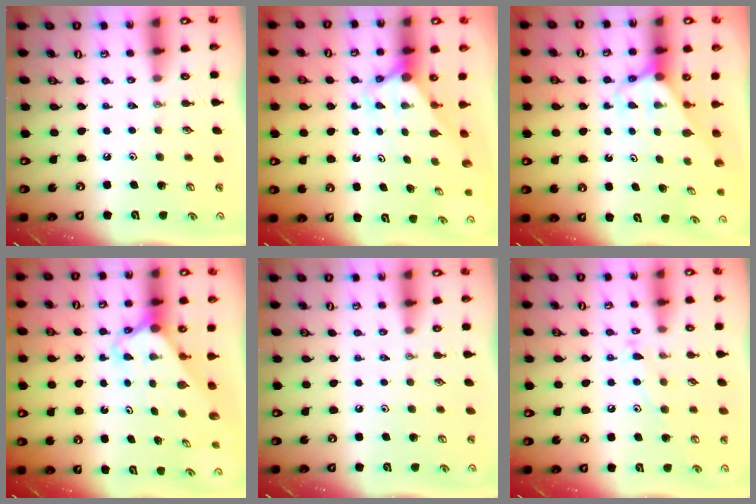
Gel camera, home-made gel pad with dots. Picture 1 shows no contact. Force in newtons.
{"total": 2.7, "press": 2.7, "slide": 0.0}
{"total": 2.7, "press": 2.7, "slide": 0.1}
{"total": 2.4, "press": 2.4, "slide": 0.2}
{"total": 0.0}
{"total": 8.8, "press": 8.8, "slide": 0.6}